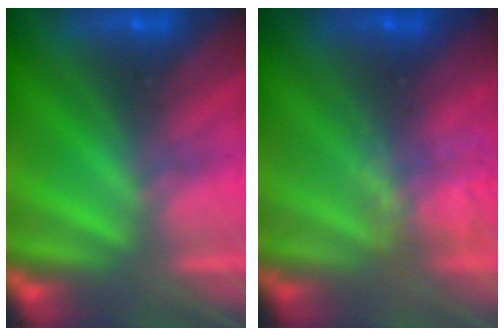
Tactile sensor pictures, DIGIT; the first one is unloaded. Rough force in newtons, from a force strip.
{"total": 4.3}